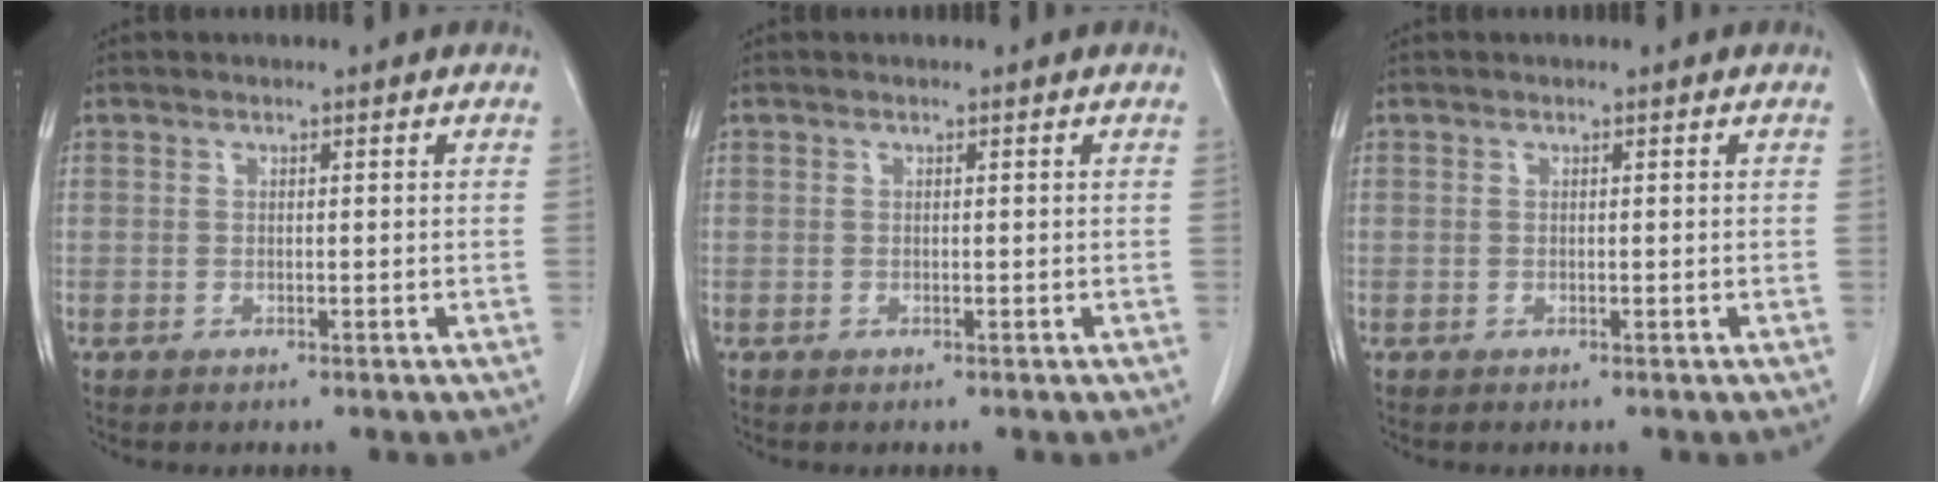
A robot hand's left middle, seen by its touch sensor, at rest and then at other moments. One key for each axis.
{"total": 0.0}
{"total": 0.0}